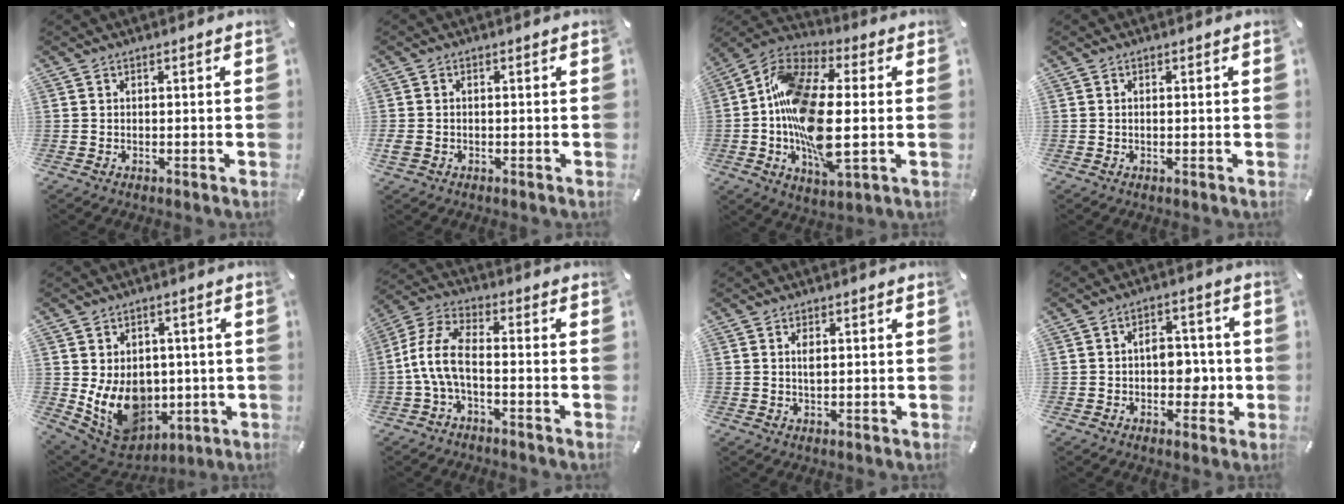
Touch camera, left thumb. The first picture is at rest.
{"total": 1.7, "force": [-0.6, 1.3, 0.9], "torque": [-0.021, 0.000, -0.013]}
{"total": 18.6, "force": [-1.7, 9.3, 16.0], "torque": [-0.321, -0.001, -0.028]}
{"total": 0.0}
{"total": 12.6, "force": [-0.7, 10.7, 6.5], "torque": [-0.130, -0.017, -0.002]}
{"total": 8.7, "force": [-2.6, 4.1, 7.3], "torque": [-0.158, -0.001, -0.049]}
{"total": 2.0, "force": [0.5, 0.7, 1.8], "torque": [-0.045, -0.001, 0.005]}
{"total": 7.4, "force": [-0.7, 5.2, 5.3], "torque": [-0.063, 0.005, -0.013]}